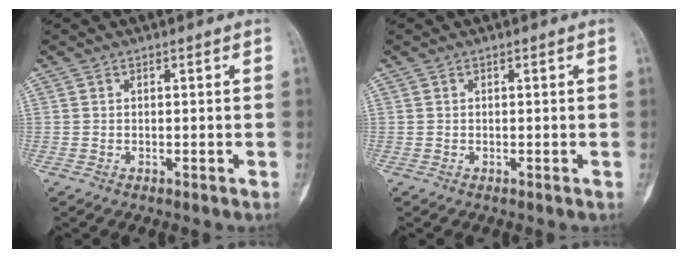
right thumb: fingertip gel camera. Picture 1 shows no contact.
{"total": 0.0}